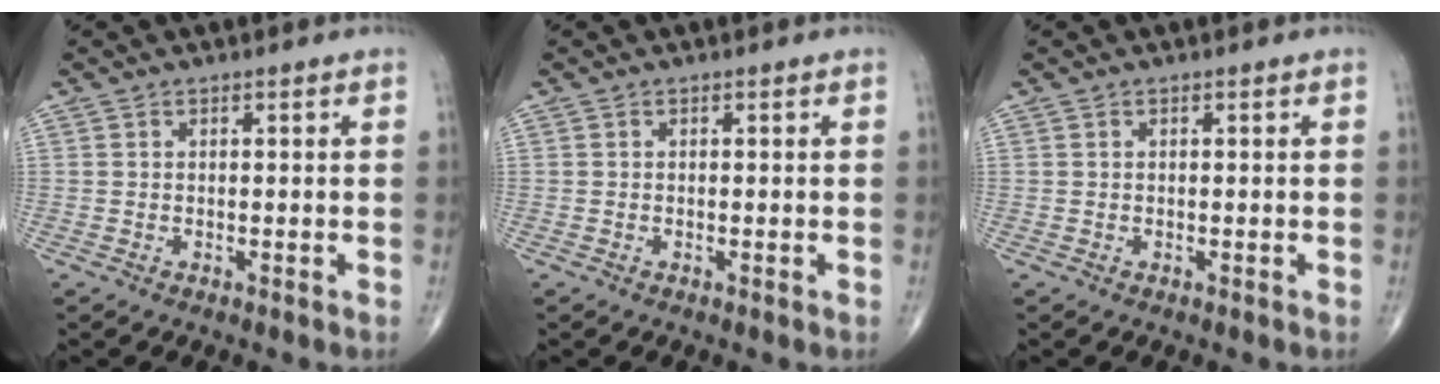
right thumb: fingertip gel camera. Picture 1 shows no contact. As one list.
[{"total": 0.0}, {"total": 0.0}]